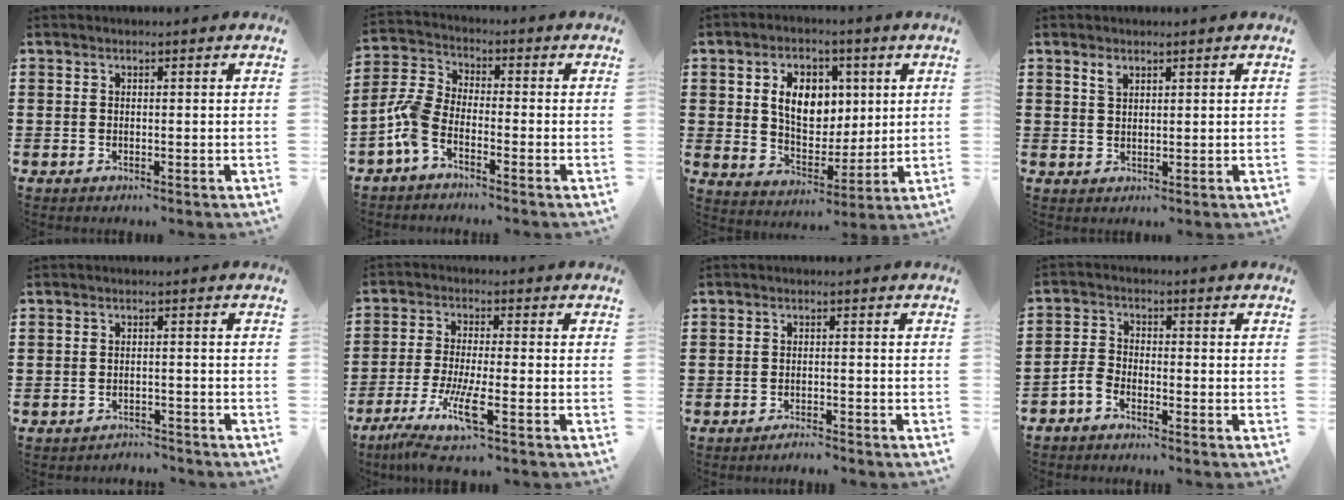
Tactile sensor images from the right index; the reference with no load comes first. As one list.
[{"total": 5.4, "force": [-3.7, 2.1, 3.4], "torque": [-0.107, -0.012, -0.081]}, {"total": 8.8, "force": [1.9, 6.3, 5.9], "torque": [-0.120, 0.010, 0.027]}, {"total": 1.7, "force": [1.3, 0.9, 0.7], "torque": [-0.018, 0.002, 0.024]}, {"total": 2.1, "force": [-2.1, 0.2, -0.2], "torque": [-0.003, 0.000, -0.047]}, {"total": 7.5, "force": [-4.3, 0.9, 6.0], "torque": [-0.134, -0.014, -0.084]}, {"total": 1.6, "force": [-1.6, 0.0, 0.2], "torque": [-0.008, 0.001, -0.031]}, {"total": 2.7, "force": [-2.5, 0.6, 0.6], "torque": [-0.023, 0.004, -0.054]}]